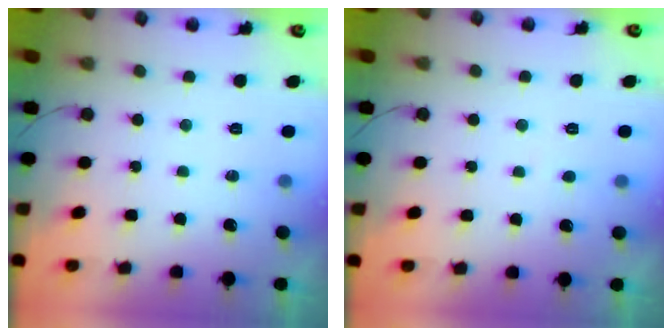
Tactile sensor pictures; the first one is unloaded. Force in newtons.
{"total": 1.4, "press": 1.4, "slide": 0.2}